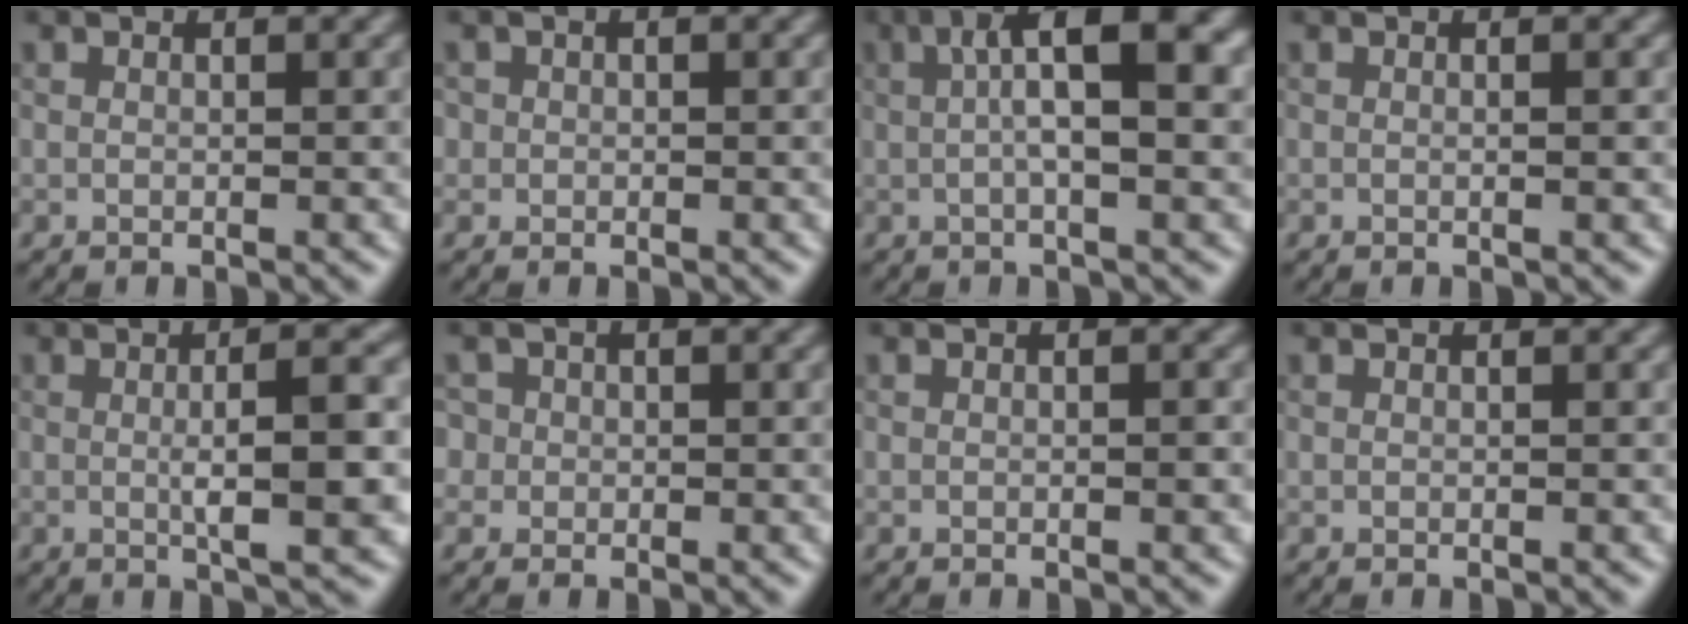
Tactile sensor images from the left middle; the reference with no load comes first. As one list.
[{"total": 0.7, "force": [-0.4, -0.1, -0.5], "torque": [-0.001, 0.004, 0.005]}, {"total": 7.3, "force": [0.9, 1.9, 7.0], "torque": [-0.116, 0.021, 0.016]}, {"total": 0.7, "force": [-0.1, 0.2, 0.7], "torque": [-0.006, 0.003, -0.007]}, {"total": 6.1, "force": [-0.5, 1.0, 6.0], "torque": [-0.083, 0.014, 0.000]}, {"total": 1.0, "force": [0.2, 1.0, -0.3], "torque": [-0.009, -0.004, 0.023]}, {"total": 0.8, "force": [-0.3, 0.1, 0.7], "torque": [-0.010, 0.000, 0.000]}, {"total": 0.0}]